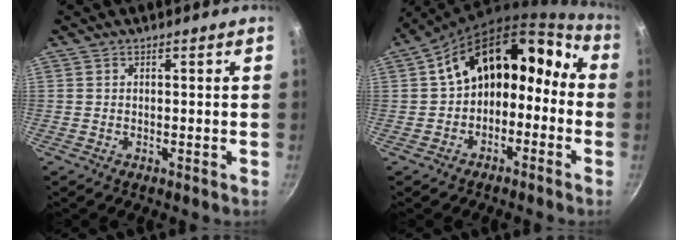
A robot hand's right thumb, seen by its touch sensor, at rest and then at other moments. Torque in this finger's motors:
{"motor_torque": [2.48, 2.53, 0.40, -0.22, 0.24]}